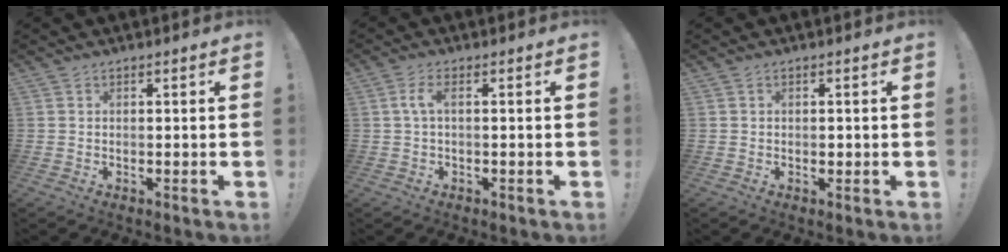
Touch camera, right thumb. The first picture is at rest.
{"total": 3.9, "force": [0.4, 1.0, 3.8], "torque": [-0.079, 0.003, 0.004]}
{"total": 0.9, "force": [-0.3, 0.7, 0.4], "torque": [-0.006, 0.004, -0.005]}